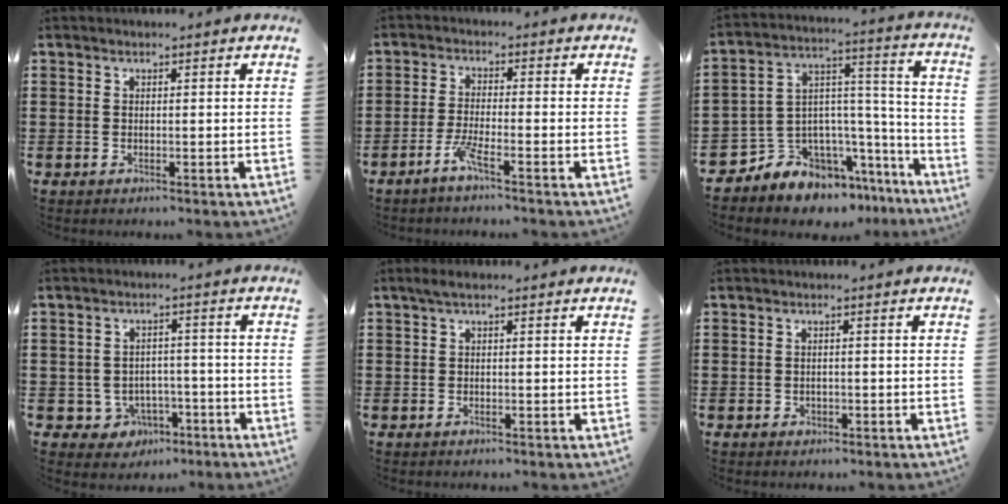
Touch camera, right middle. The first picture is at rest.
{"total": 3.7, "force": [-2.4, 0.1, 2.8], "torque": [-0.069, -0.007, -0.049]}
{"total": 7.4, "force": [-6.2, 4.0, 0.3], "torque": [-0.032, -0.008, -0.123]}
{"total": 3.4, "force": [-2.0, 2.6, 0.7], "torque": [-0.024, 0.006, -0.044]}
{"total": 1.1, "force": [0.2, 0.0, 1.0], "torque": [-0.019, 0.002, 0.003]}
{"total": 0.7, "force": [-0.2, 0.6, 0.2], "torque": [-0.006, 0.003, -0.006]}